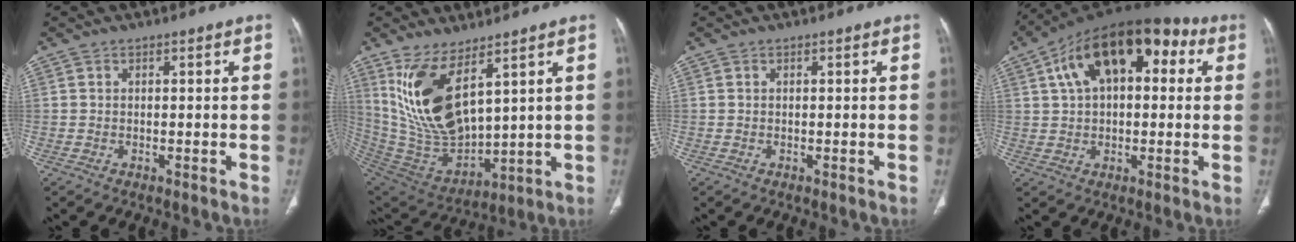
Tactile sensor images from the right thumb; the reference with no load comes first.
{"total": 16.6, "force": [7.8, 7.2, 12.7], "torque": [-0.233, -0.045, 0.184]}
{"total": 0.0}
{"total": 19.6, "force": [6.3, 10.8, 15.1], "torque": [-0.217, 0.038, 0.090]}